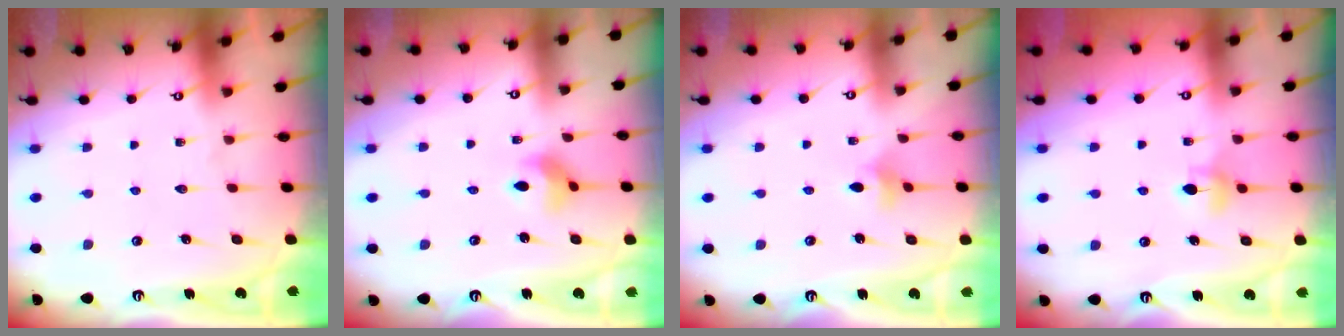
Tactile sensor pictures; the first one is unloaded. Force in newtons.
{"total": 5.2, "press": 5.1, "slide": 0.7}
{"total": 5.1, "press": 5.0, "slide": 0.8}
{"total": 4.7, "press": 4.6, "slide": 0.8}